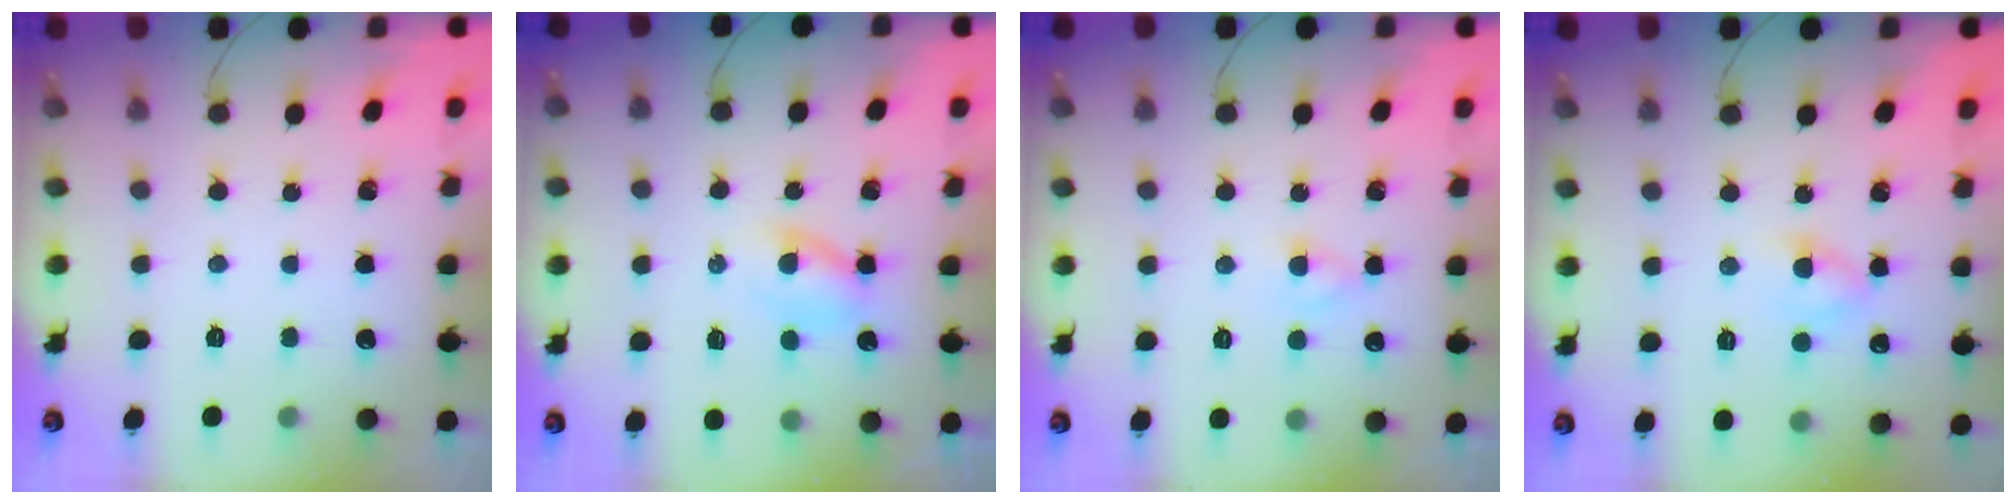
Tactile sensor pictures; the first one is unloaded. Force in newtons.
{"total": 2.3, "press": 2.0, "slide": 1.1}
{"total": 1.9, "press": 1.6, "slide": 0.9}
{"total": 3.5, "press": 3.3, "slide": 1.1}